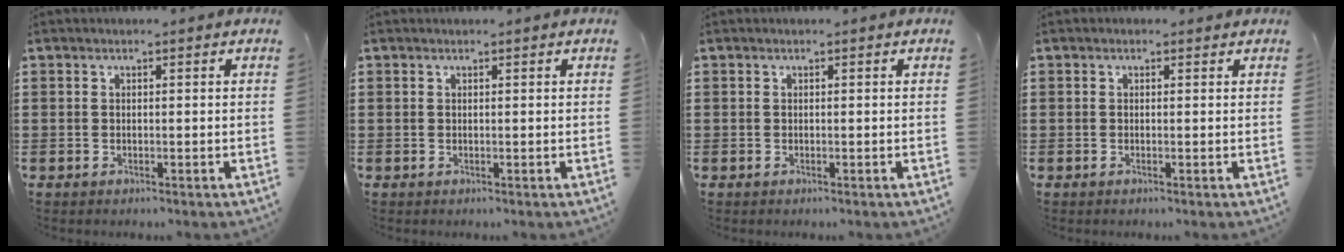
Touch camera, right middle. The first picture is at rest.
{"total": 0.0}
{"total": 0.0}
{"total": 0.0}